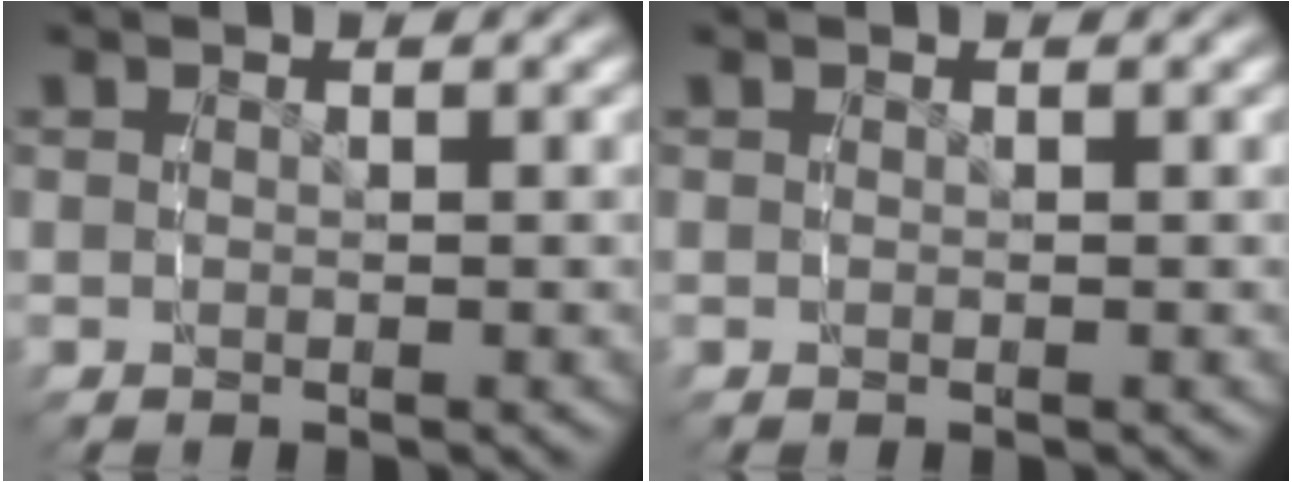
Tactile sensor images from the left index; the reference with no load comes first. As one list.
[{"total": 0.0}]